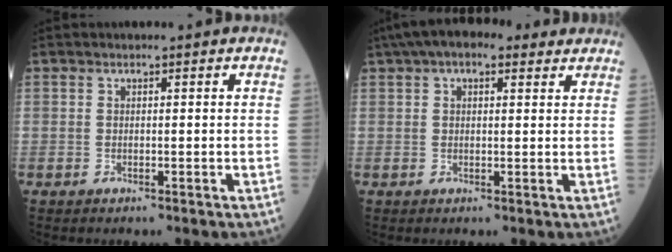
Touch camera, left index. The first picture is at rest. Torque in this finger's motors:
{"motor_torque": [0.24, -1.49, -0.19, 0.15]}